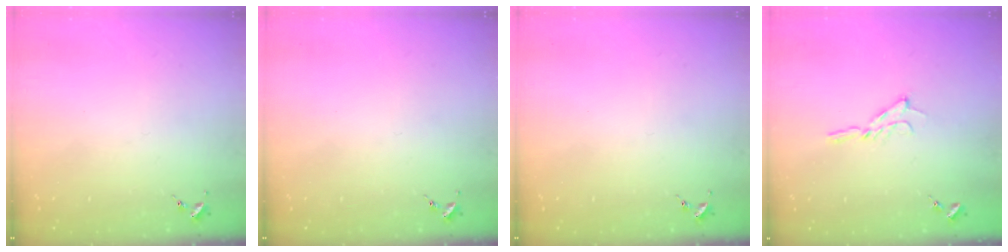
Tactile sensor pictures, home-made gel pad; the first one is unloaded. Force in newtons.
{"total": 0.0}
{"total": 0.0}
{"total": 5.1, "press": 5.0, "slide": 0.7}